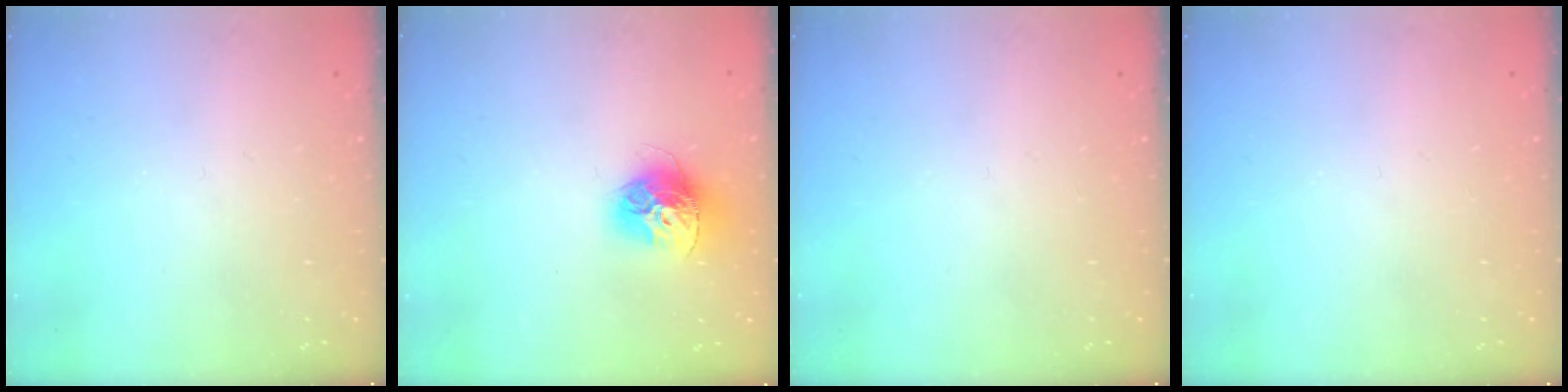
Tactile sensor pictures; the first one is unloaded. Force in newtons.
{"total": 13.8, "press": 13.8, "slide": 1.3}
{"total": 0.0}
{"total": 0.0}